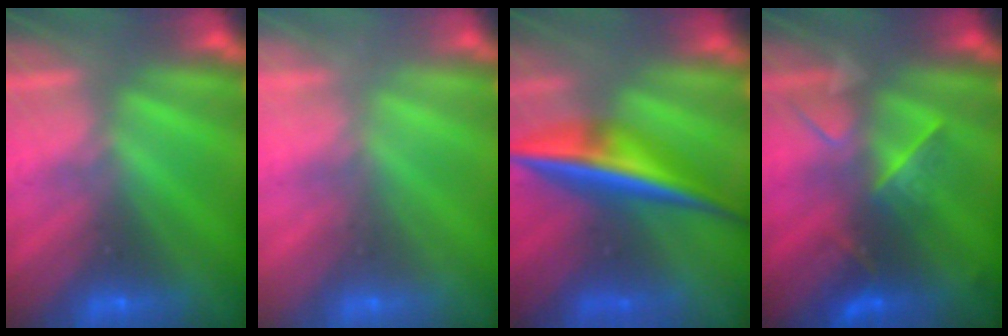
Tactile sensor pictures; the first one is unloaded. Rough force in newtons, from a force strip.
{"total": 2.0}
{"total": 7.3}
{"total": 2.6}